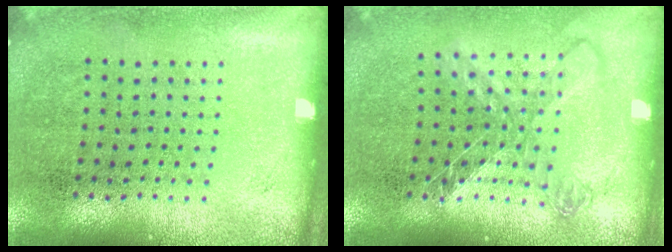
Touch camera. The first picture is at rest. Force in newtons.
{"total": 1.3, "press": 1.1, "slide": 0.7}